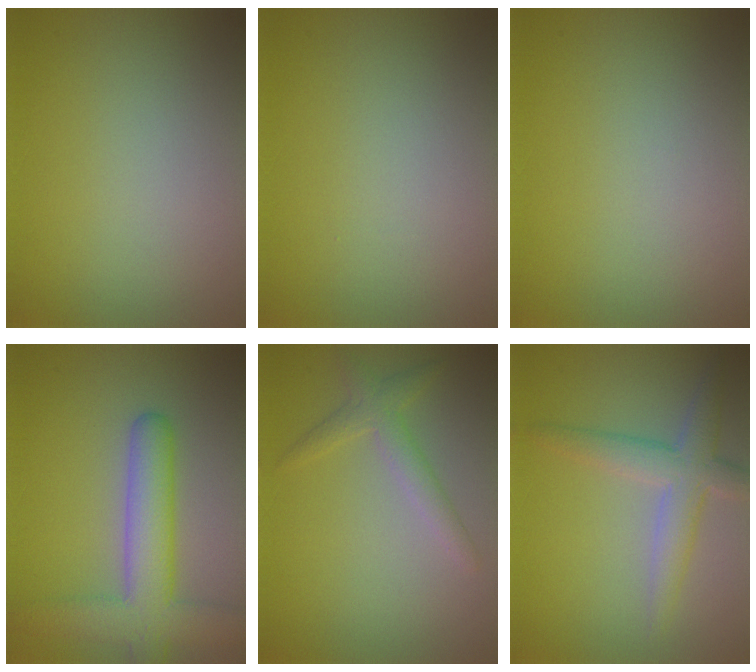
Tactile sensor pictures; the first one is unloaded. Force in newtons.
{"total": 0.0}
{"total": 0.0}
{"total": 6.6, "press": 6.5, "slide": 0.5}
{"total": 2.2, "press": 2.2, "slide": 0.1}
{"total": 3.9, "press": 3.9, "slide": 0.2}